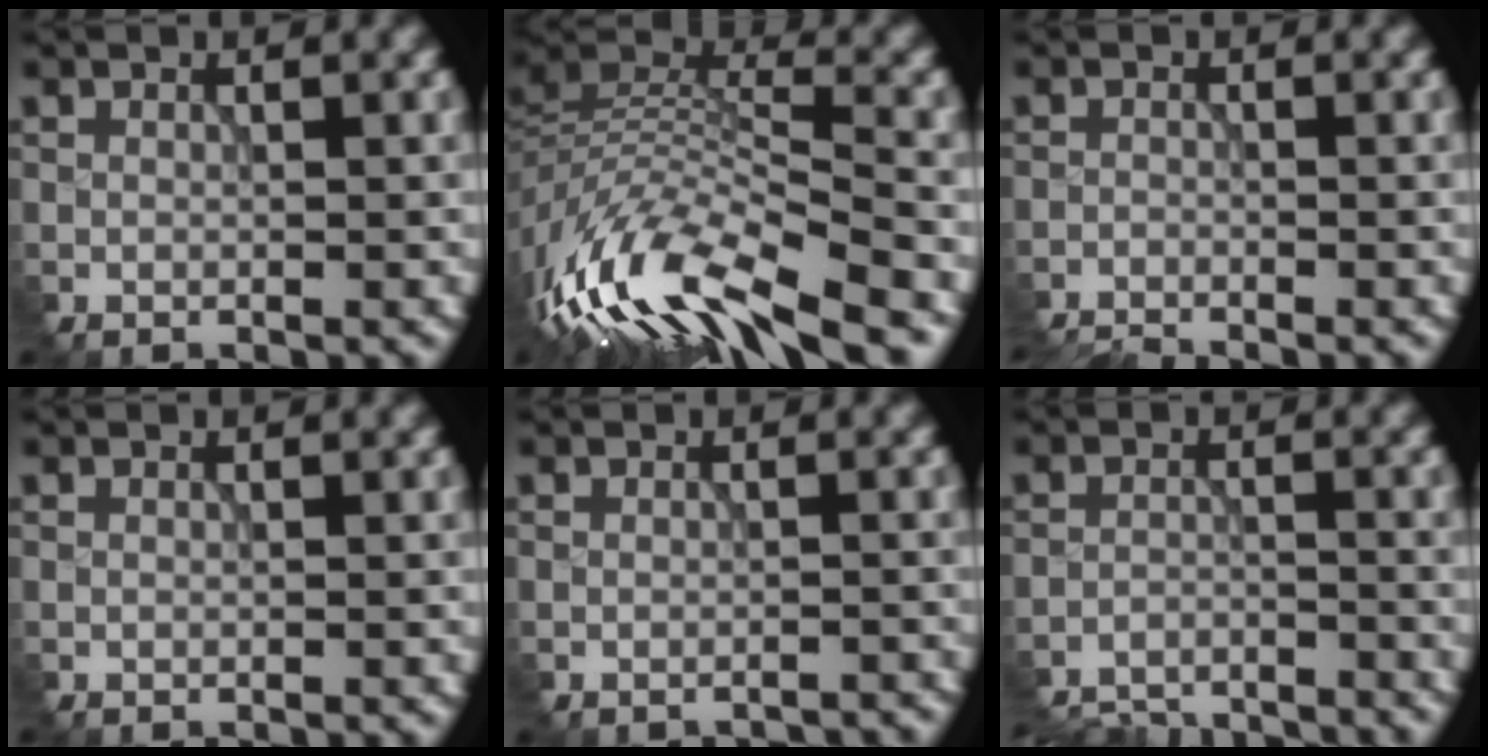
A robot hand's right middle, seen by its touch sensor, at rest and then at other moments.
{"total": 13.2, "force": [-8.4, 4.3, 9.3], "torque": [-0.204, 0.007, -0.152]}
{"total": 4.5, "force": [-4.2, 0.8, 1.6], "torque": [-0.018, -0.013, -0.053]}
{"total": 0.0}
{"total": 1.9, "force": [-1.8, 0.2, 0.6], "torque": [-0.003, -0.001, -0.026]}
{"total": 11.8, "force": [-11.6, 1.8, 0.9], "torque": [-0.006, -0.005, -0.161]}